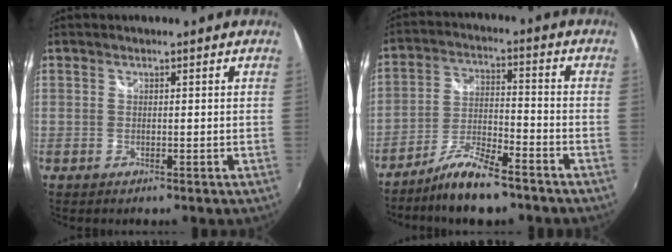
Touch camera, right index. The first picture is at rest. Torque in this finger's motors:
{"motor_torque": [0.62, -0.54, 0.31, 0.04]}